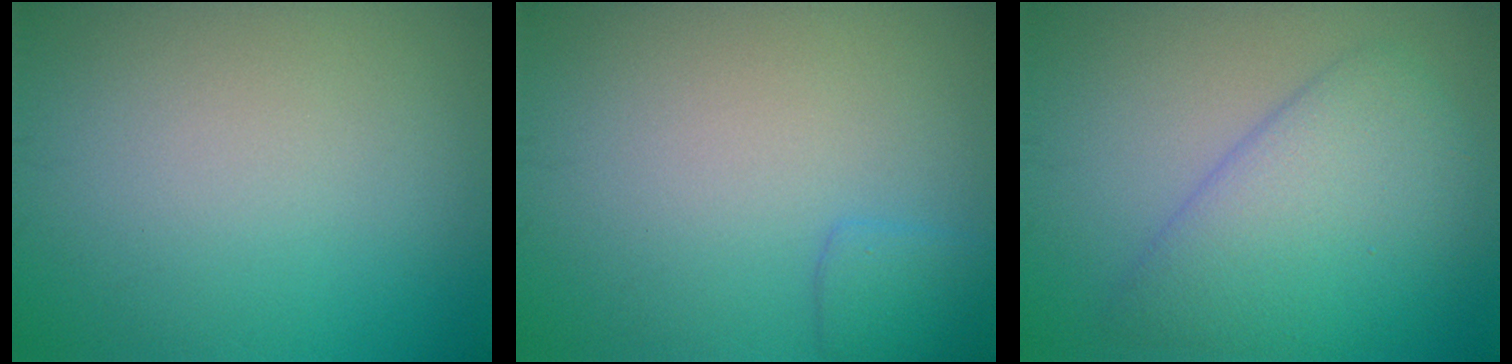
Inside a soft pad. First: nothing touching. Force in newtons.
{"total": 1.7, "press": 1.7, "slide": 0.1}
{"total": 5.9, "press": 5.9, "slide": 0.4}